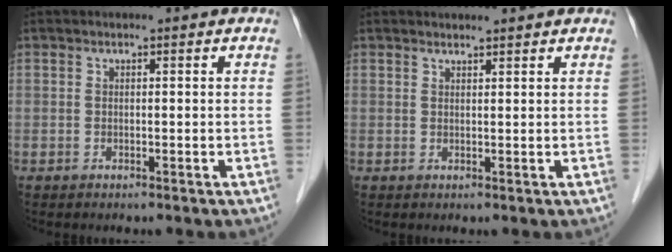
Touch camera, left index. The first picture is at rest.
{"total": 1.5, "force": [1.4, 0.2, 0.3], "torque": [-0.011, 0.007, 0.024]}